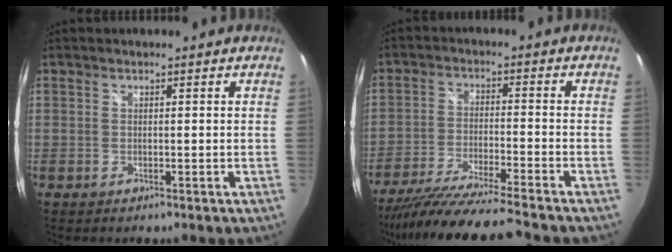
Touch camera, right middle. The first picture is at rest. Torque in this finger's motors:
{"motor_torque": [1.14, -1.00, 0.23, 0.08]}